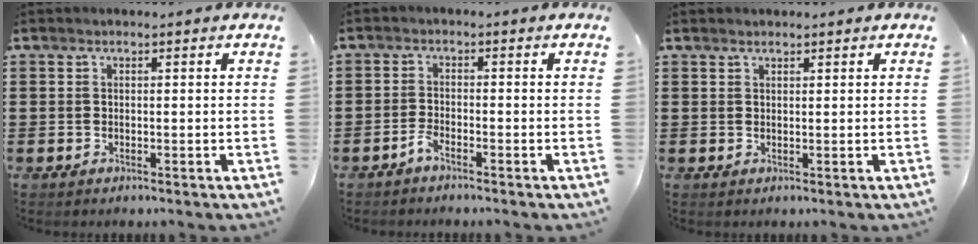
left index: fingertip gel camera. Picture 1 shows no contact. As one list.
[{"total": 1.9, "force": [-1.6, 0.3, 1.1], "torque": [-0.030, 0.000, -0.032]}, {"total": 0.8, "force": [0.8, 0.2, 0.1], "torque": [-0.003, 0.001, 0.016]}]